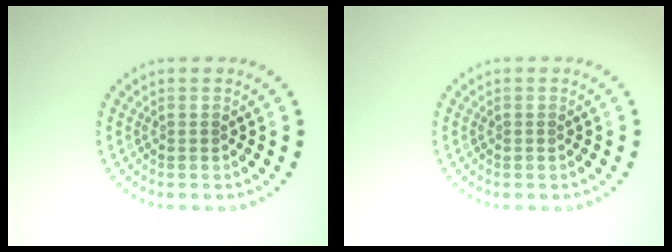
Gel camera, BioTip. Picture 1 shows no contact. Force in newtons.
{"total": 0.0}